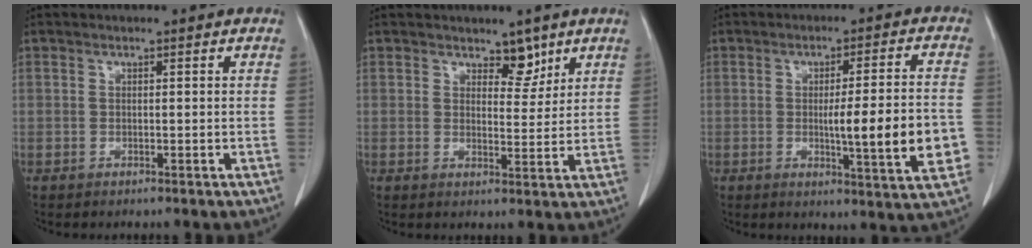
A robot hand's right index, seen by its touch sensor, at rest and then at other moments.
{"total": 3.6, "force": [2.7, 1.8, 1.6], "torque": [-0.014, -0.006, 0.043]}
{"total": 11.9, "force": [-2.1, 0.9, 11.7], "torque": [-0.160, -0.004, -0.028]}